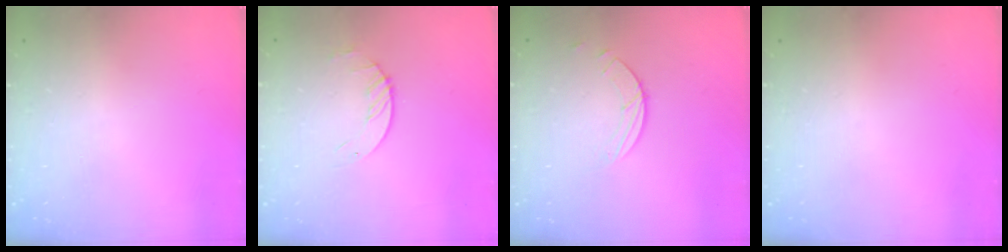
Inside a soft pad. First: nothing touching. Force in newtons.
{"total": 1.7, "press": 1.7, "slide": 0.2}
{"total": 2.0, "press": 2.0, "slide": 0.2}
{"total": 0.0}